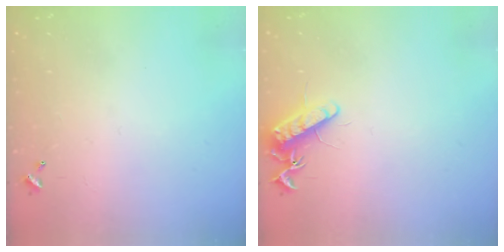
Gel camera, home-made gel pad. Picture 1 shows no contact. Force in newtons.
{"total": 11.9, "press": 11.8, "slide": 1.3}